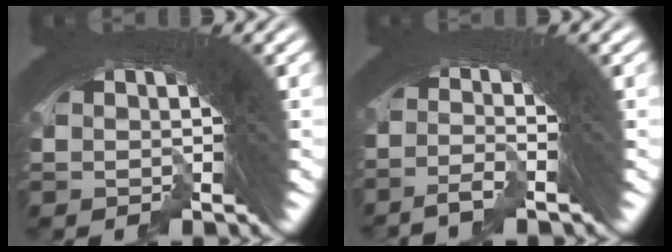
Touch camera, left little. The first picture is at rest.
{"total": 2.9, "force": [-1.8, -1.7, -1.5], "torque": [0.033, -0.002, -0.037]}